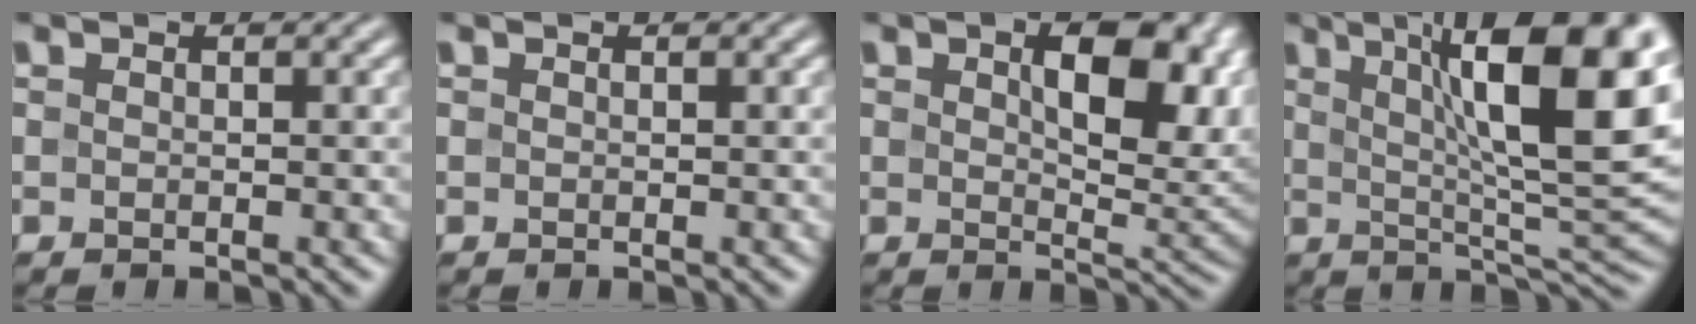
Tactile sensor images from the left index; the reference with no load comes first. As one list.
[{"total": 0.0}, {"total": 9.2, "force": [2.4, 4.2, 7.8], "torque": [-0.111, 0.001, 0.042]}, {"total": 14.4, "force": [4.3, 3.8, 13.3], "torque": [-0.180, 0.005, 0.072]}]